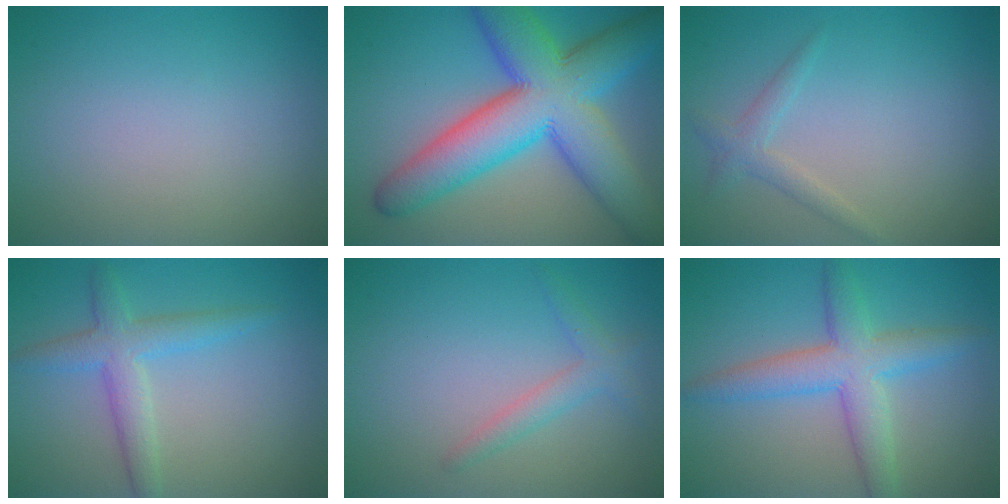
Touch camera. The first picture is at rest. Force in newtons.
{"total": 12.6, "press": 12.6, "slide": 0.2}
{"total": 1.7, "press": 1.7, "slide": 0.1}
{"total": 3.5, "press": 3.5, "slide": 0.0}
{"total": 2.0, "press": 2.0, "slide": 0.1}
{"total": 5.2, "press": 5.2, "slide": 0.2}